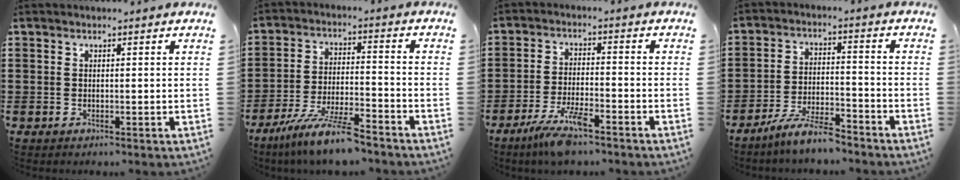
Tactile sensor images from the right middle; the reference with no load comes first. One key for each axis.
{"total": 9.4, "fx": -8.0, "fy": 0.7, "fz": 4.9, "tx": -0.101, "ty": 0.002, "tz": -0.156}
{"total": 7.0, "fx": -4.8, "fy": 1.3, "fz": 5.0, "tx": -0.104, "ty": -0.008, "tz": -0.089}
{"total": 7.1, "fx": -6.3, "fy": 0.7, "fz": 3.2, "tx": -0.067, "ty": 0.001, "tz": -0.120}